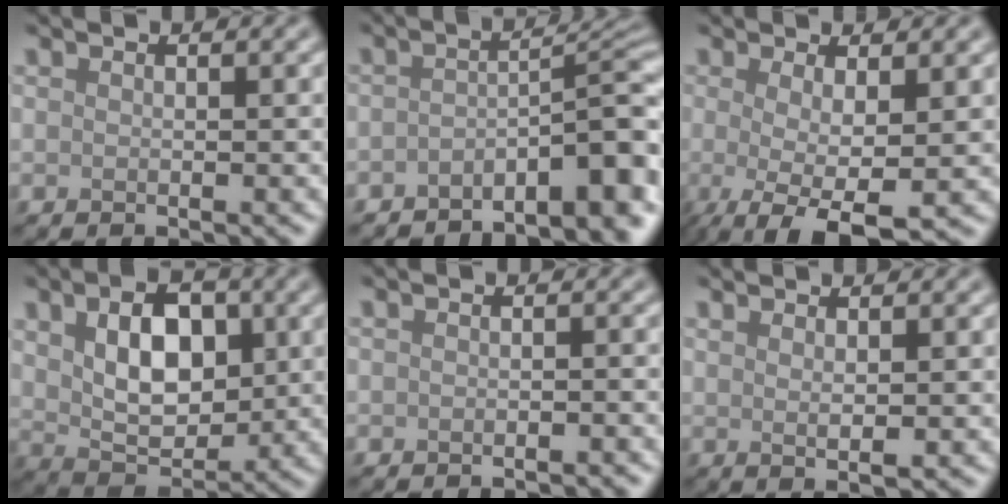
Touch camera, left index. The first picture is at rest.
{"total": 7.0, "force": [-4.1, 2.1, 5.2], "torque": [-0.056, 0.002, -0.071]}
{"total": 5.5, "force": [-1.5, 1.4, 5.1], "torque": [-0.075, -0.012, -0.029]}
{"total": 6.6, "force": [1.4, 4.1, 5.0], "torque": [-0.087, -0.001, 0.023]}
{"total": 1.0, "force": [-0.9, 0.2, 0.3], "torque": [-0.003, -0.001, -0.014]}
{"total": 1.9, "force": [0.9, 0.5, 1.6], "torque": [-0.024, -0.002, 0.011]}